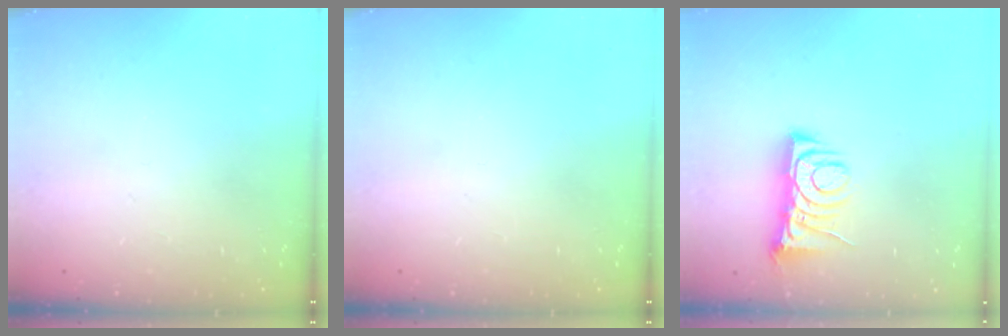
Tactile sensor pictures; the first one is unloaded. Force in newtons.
{"total": 0.0}
{"total": 7.1, "press": 7.0, "slide": 1.0}